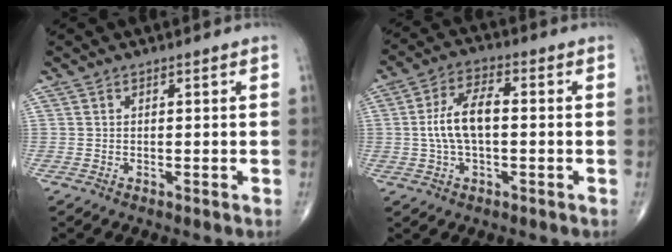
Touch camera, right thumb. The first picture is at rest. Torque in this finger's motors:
{"motor_torque": [0.15, 0.38, 0.89, -0.11, 0.12]}